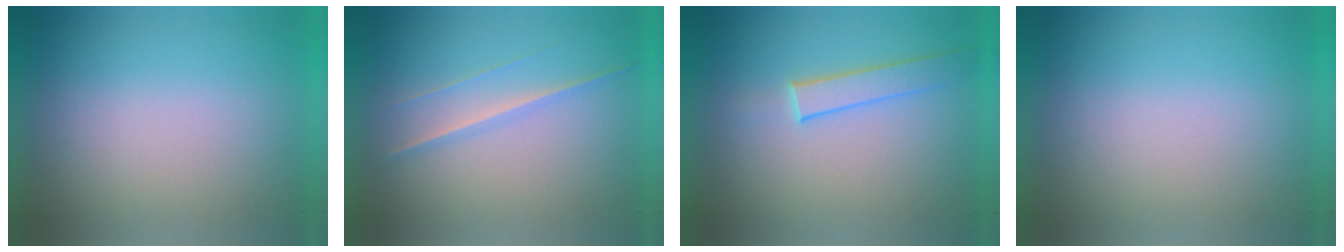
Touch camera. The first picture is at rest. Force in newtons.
{"total": 1.3}
{"total": 1.9}
{"total": 0.0}